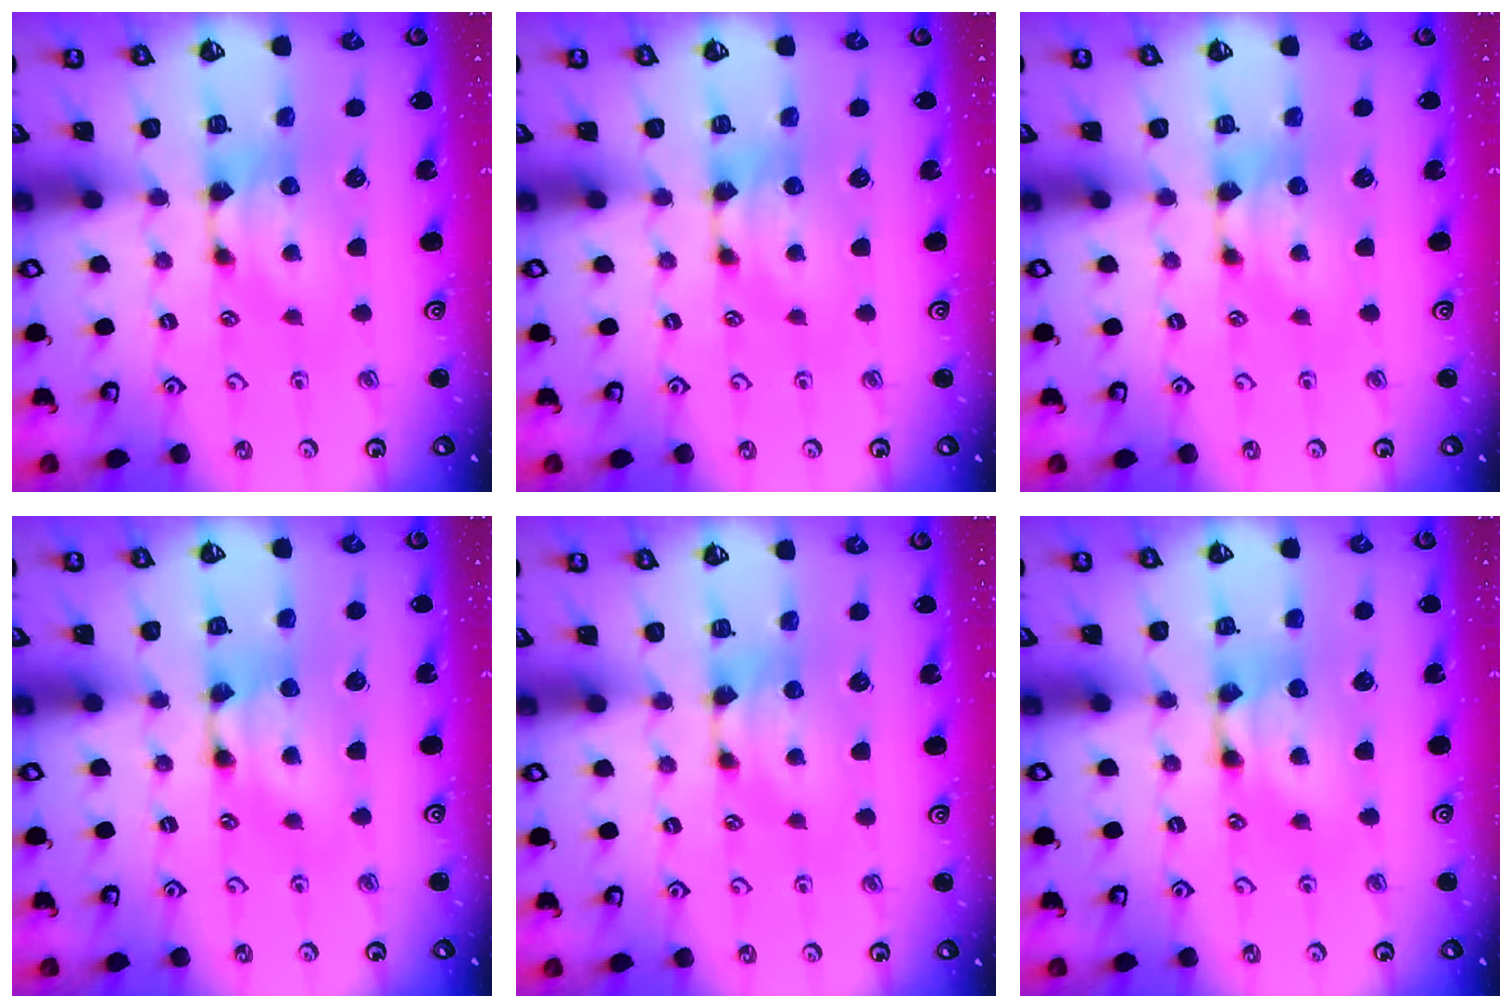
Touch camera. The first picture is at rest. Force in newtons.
{"total": 0.0}
{"total": 0.0}
{"total": 2.1, "press": 2.1, "slide": 0.1}
{"total": 0.0}
{"total": 2.2, "press": 2.2, "slide": 0.1}